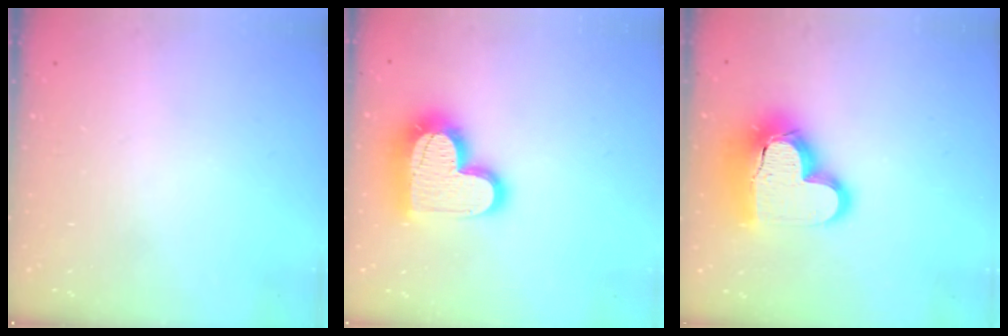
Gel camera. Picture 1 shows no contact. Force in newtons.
{"total": 19.2, "press": 19.2, "slide": 1.5}
{"total": 20.1, "press": 20.1, "slide": 1.7}